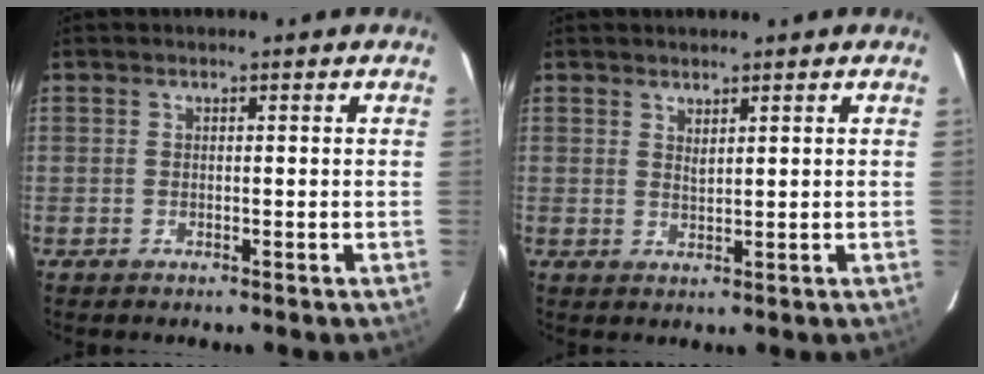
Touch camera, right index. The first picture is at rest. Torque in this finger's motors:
{"motor_torque": [-0.17, 0.28, -0.06, 0.00]}